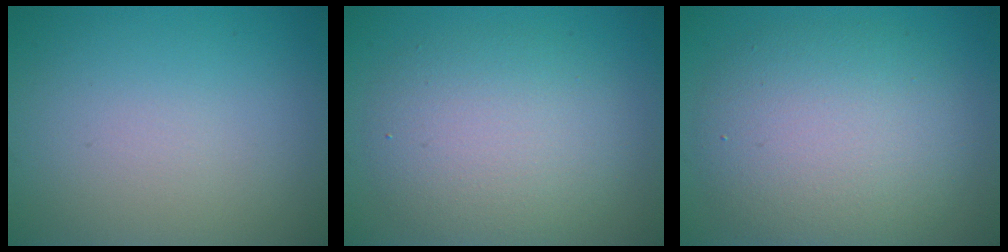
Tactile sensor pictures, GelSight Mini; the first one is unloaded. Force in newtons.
{"total": 5.7, "press": 5.7, "slide": 0.5}
{"total": 7.2, "press": 7.2, "slide": 0.3}